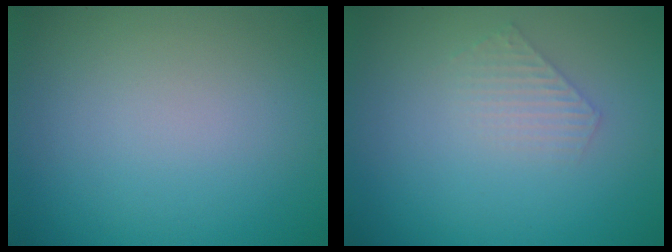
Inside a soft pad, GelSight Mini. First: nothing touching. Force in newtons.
{"total": 1.5, "press": 1.5, "slide": 0.3}